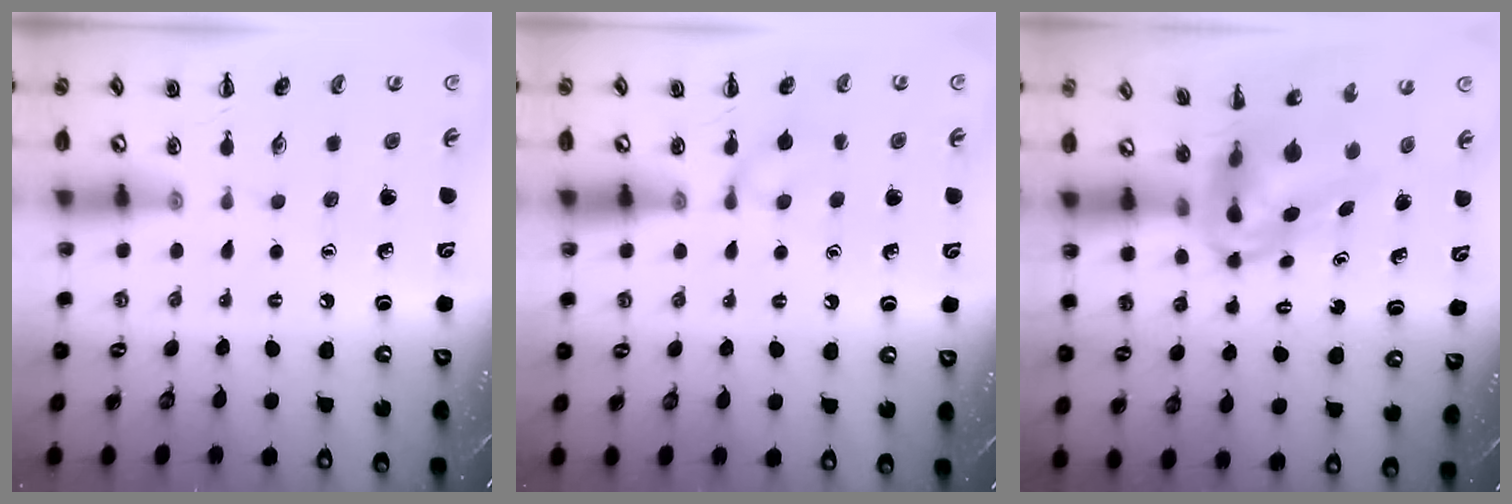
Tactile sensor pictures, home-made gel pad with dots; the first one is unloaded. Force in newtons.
{"total": 6.0, "press": 5.8, "slide": 1.6}
{"total": 6.0, "press": 5.8, "slide": 1.5}